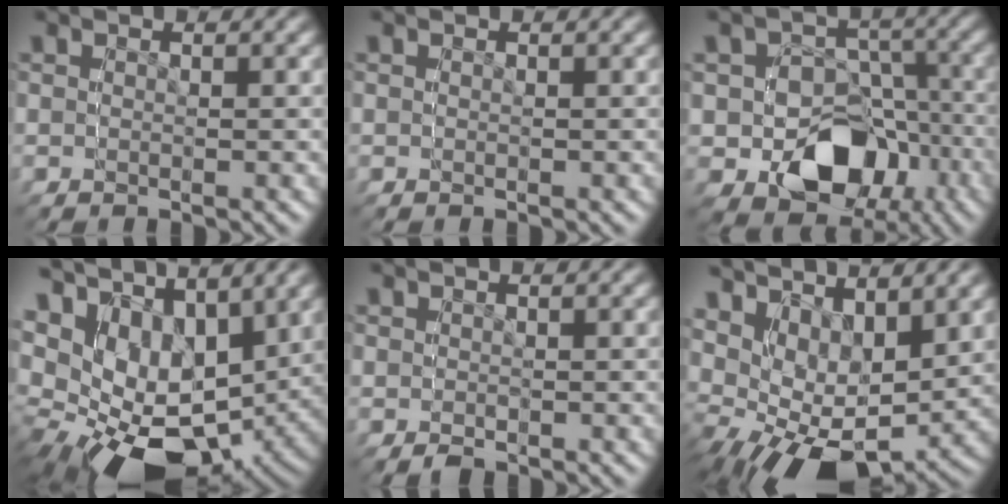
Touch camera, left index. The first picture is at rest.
{"total": 0.0}
{"total": 9.2, "force": [-2.1, 8.7, 2.1], "torque": [-0.056, -0.042, -0.022]}
{"total": 11.7, "force": [0.9, 9.0, 7.3], "torque": [-0.149, -0.022, 0.027]}
{"total": 0.8, "force": [0.2, 0.7, 0.2], "torque": [-0.001, -0.003, 0.006]}
{"total": 7.4, "force": [2.1, 5.6, 4.4], "torque": [-0.090, 0.010, 0.032]}